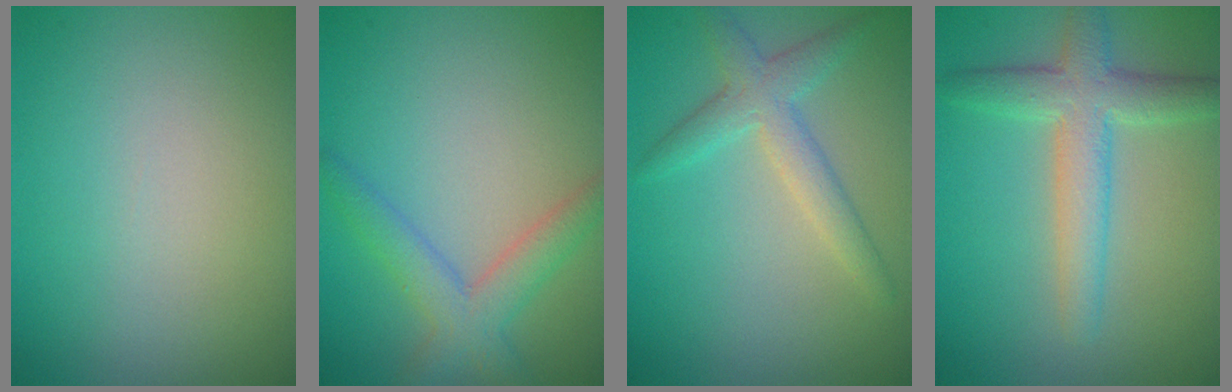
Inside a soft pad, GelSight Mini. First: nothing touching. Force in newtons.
{"total": 3.4, "press": 3.4, "slide": 0.2}
{"total": 3.0, "press": 3.0, "slide": 0.1}
{"total": 4.3, "press": 4.3, "slide": 0.2}